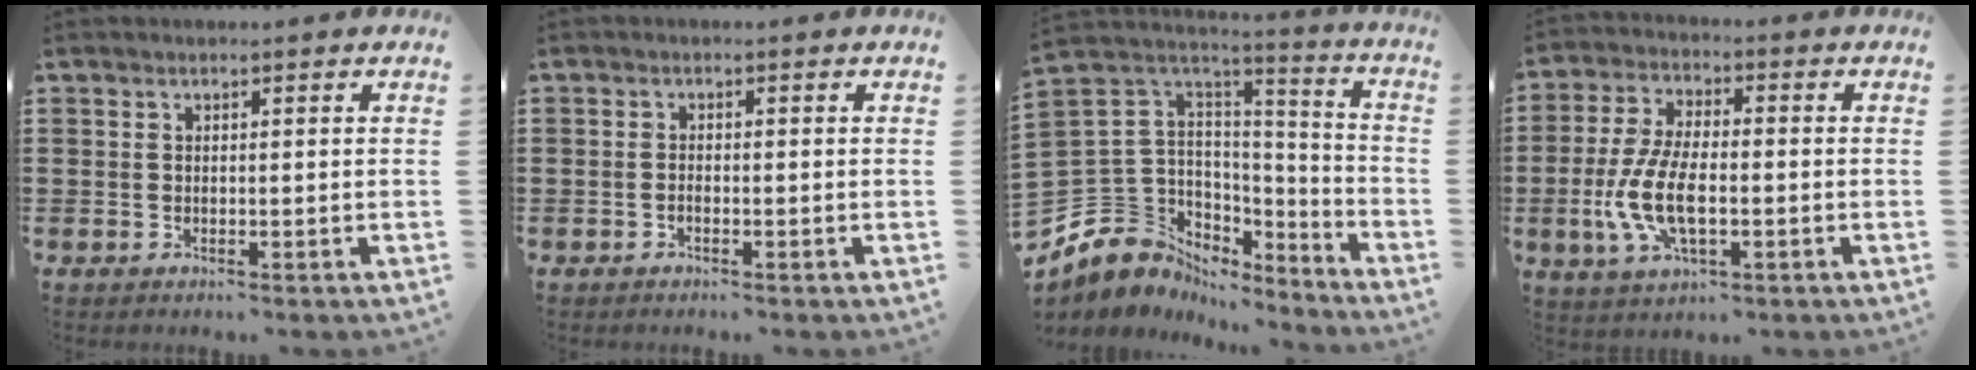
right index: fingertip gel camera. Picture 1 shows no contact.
{"total": 0.7, "force": [-0.5, 0.0, 0.4], "torque": [-0.011, -0.007, -0.008]}
{"total": 8.2, "force": [-4.0, 7.1, 1.2], "torque": [-0.082, -0.023, -0.079]}
{"total": 9.2, "force": [-2.2, 4.1, 7.9], "torque": [-0.181, -0.010, -0.044]}